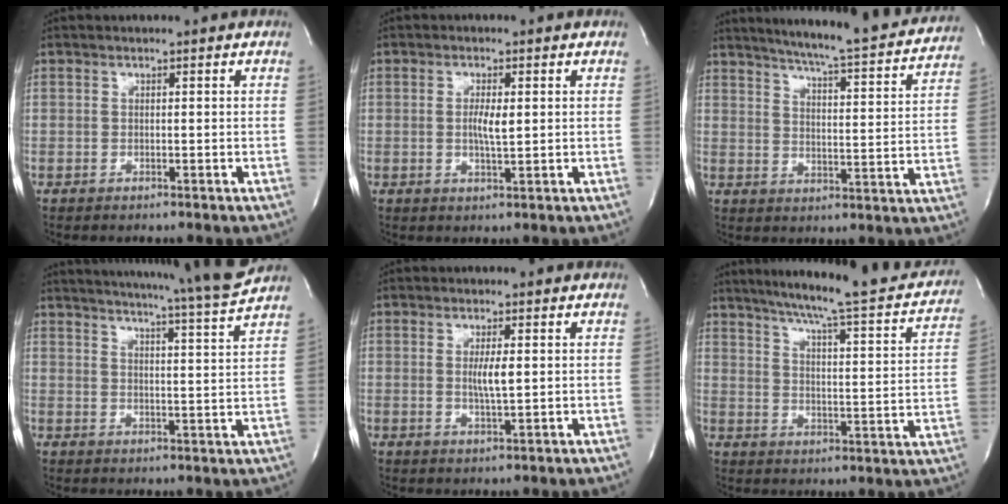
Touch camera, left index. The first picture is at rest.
{"total": 3.0, "force": [-0.1, 0.5, 2.9], "torque": [-0.058, -0.007, -0.001]}
{"total": 22.0, "force": [20.1, 1.2, 8.8], "torque": [-0.133, -0.045, 0.251]}
{"total": 14.7, "force": [13.5, -2.3, 5.3], "torque": [-0.092, -0.060, 0.174]}
{"total": 3.2, "force": [0.0, 0.3, 3.2], "torque": [-0.062, -0.008, 0.000]}
{"total": 23.9, "force": [20.4, 2.5, 12.1], "torque": [-0.176, -0.024, 0.254]}